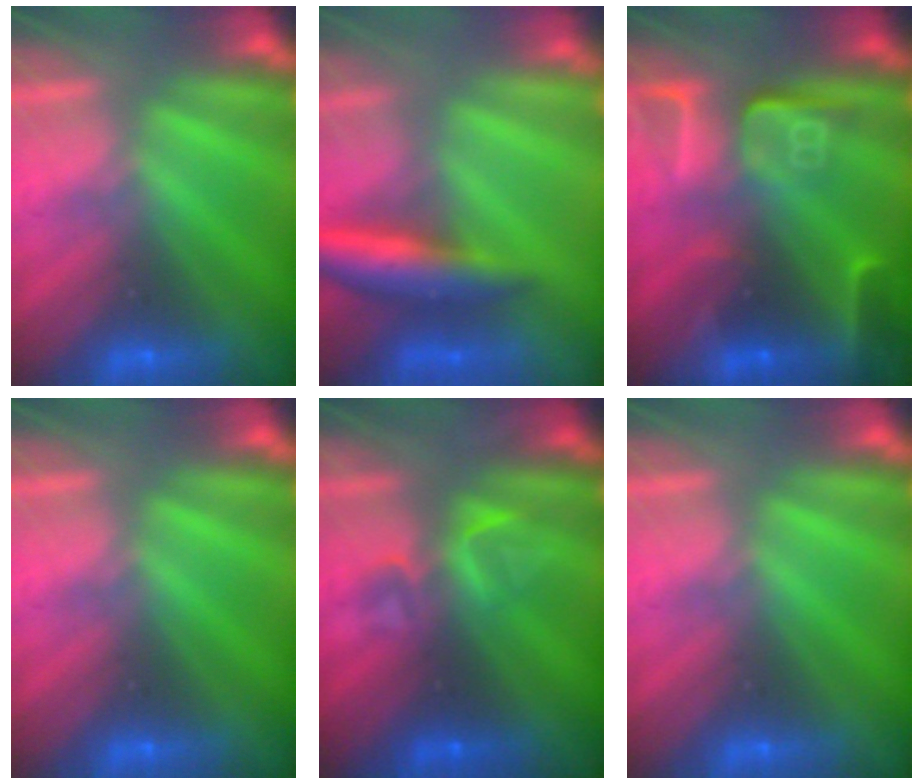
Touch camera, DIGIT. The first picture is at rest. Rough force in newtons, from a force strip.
{"total": 7.3}
{"total": 7.9}
{"total": 0.0}
{"total": 3.9}
{"total": 0.0}